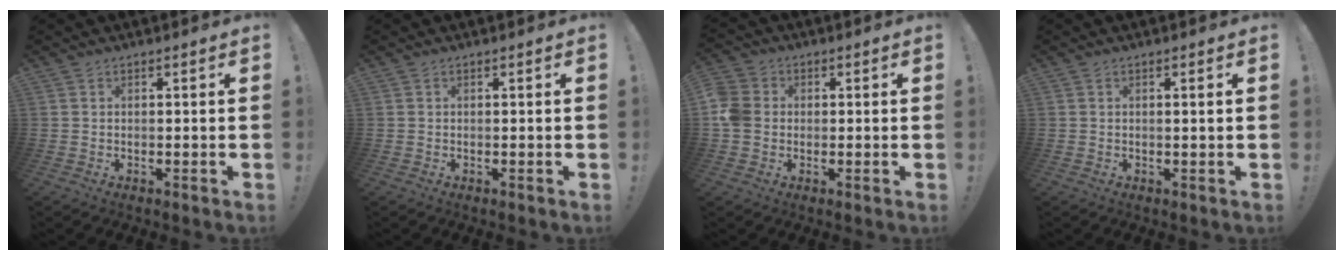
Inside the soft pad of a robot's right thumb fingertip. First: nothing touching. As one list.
[{"total": 0.0}, {"total": 7.2, "force": [-0.4, 6.2, 3.8], "torque": [-0.081, 0.012, -0.005]}, {"total": 1.2, "force": [0.4, -0.3, 1.1], "torque": [-0.015, -0.003, 0.005]}]